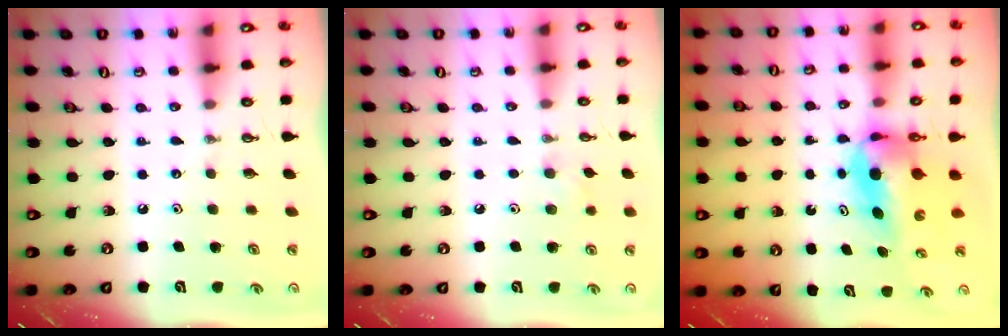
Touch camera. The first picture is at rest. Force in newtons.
{"total": 5.8, "press": 5.7, "slide": 1.0}
{"total": 7.4, "press": 6.9, "slide": 2.5}